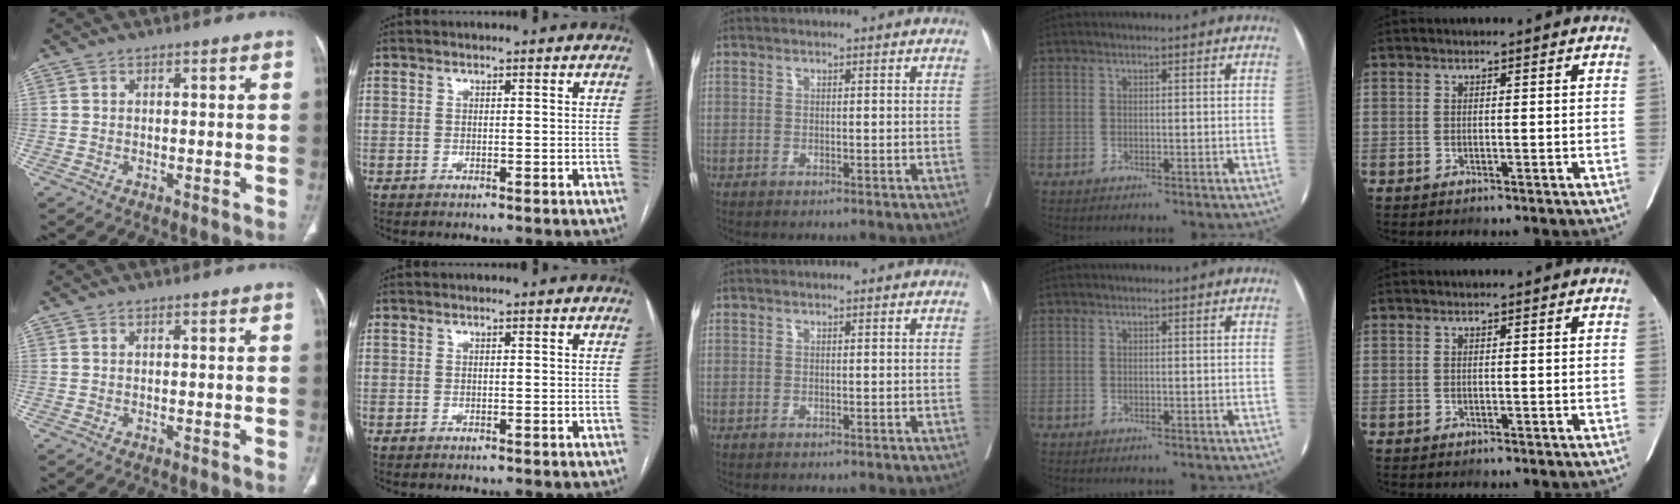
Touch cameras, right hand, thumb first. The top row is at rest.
{}